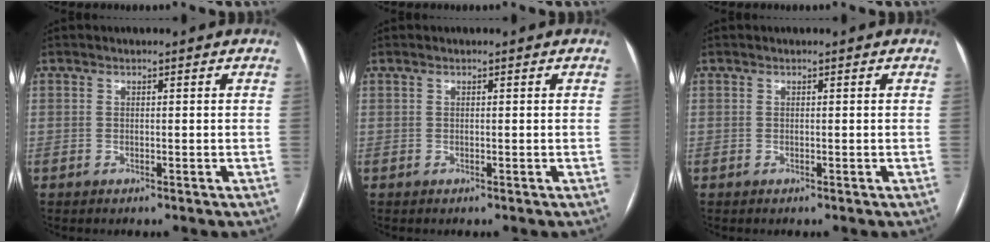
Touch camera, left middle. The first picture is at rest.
{"total": 0.0}
{"total": 0.0}